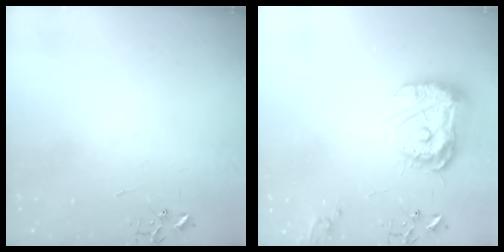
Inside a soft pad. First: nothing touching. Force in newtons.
{"total": 17.3, "press": 17.2, "slide": 1.9}